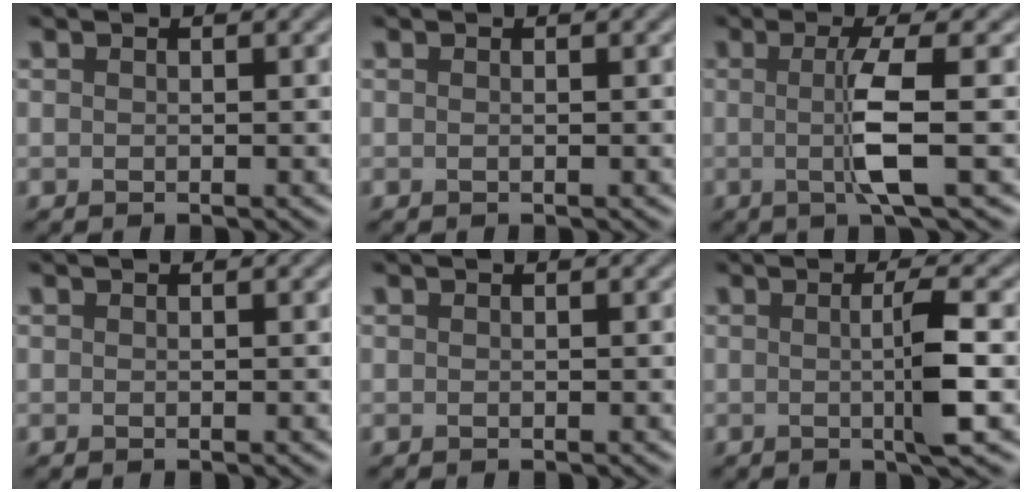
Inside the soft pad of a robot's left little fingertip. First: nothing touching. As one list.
[{"total": 0.0}, {"total": 4.3, "force": [-0.1, 0.5, 4.3], "torque": [-0.078, -0.007, -0.005]}, {"total": 0.0}, {"total": 0.0}, {"total": 3.9, "force": [-0.1, 0.5, 3.8], "torque": [-0.060, -0.007, -0.005]}]